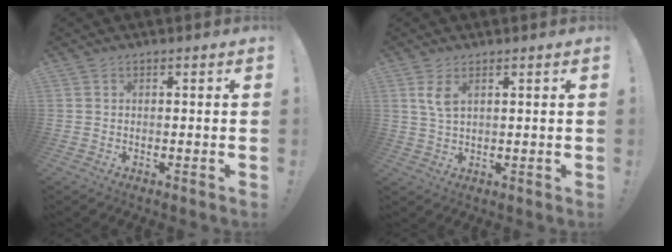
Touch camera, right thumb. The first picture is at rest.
{"total": 4.7, "force": [2.0, 2.2, 3.6], "torque": [-0.066, -0.009, 0.032]}